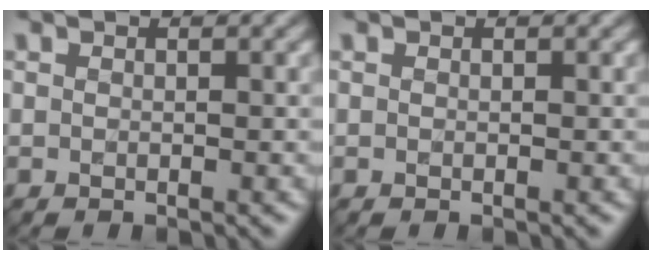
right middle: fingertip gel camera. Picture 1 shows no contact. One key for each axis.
{"total": 0.0}